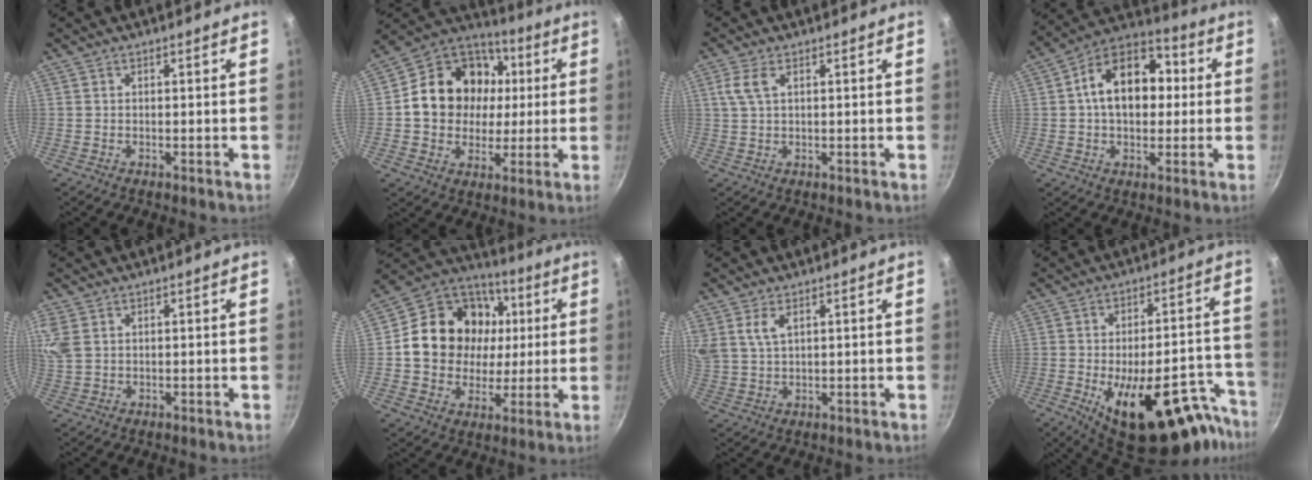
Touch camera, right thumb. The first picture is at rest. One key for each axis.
{"total": 18.2, "fx": 1.4, "fy": 15.2, "fz": 9.9, "tx": -0.122, "ty": 0.029, "tz": 0.025}
{"total": 3.7, "fx": 1.4, "fy": 1.8, "fz": 2.9, "tx": -0.078, "ty": 0.012, "tz": 0.032}
{"total": 16.4, "fx": 2.0, "fy": 10.7, "fz": 12.2, "tx": -0.161, "ty": 0.029, "tz": 0.021}
{"total": 4.7, "fx": 1.5, "fy": 3.2, "fz": 3.1, "tx": -0.093, "ty": 0.006, "tz": 0.037}
{"total": 19.8, "fx": 2.0, "fy": 16.5, "fz": 10.7, "tx": -0.137, "ty": 0.032, "tz": 0.040}
{"total": 5.5, "fx": 2.6, "fy": 3.0, "fz": 3.9, "tx": -0.086, "ty": -0.004, "tz": 0.061}
{"total": 23.5, "fx": -13.8, "fy": 9.1, "fz": 16.7, "tx": -0.171, "ty": 0.070, "tz": -0.184}